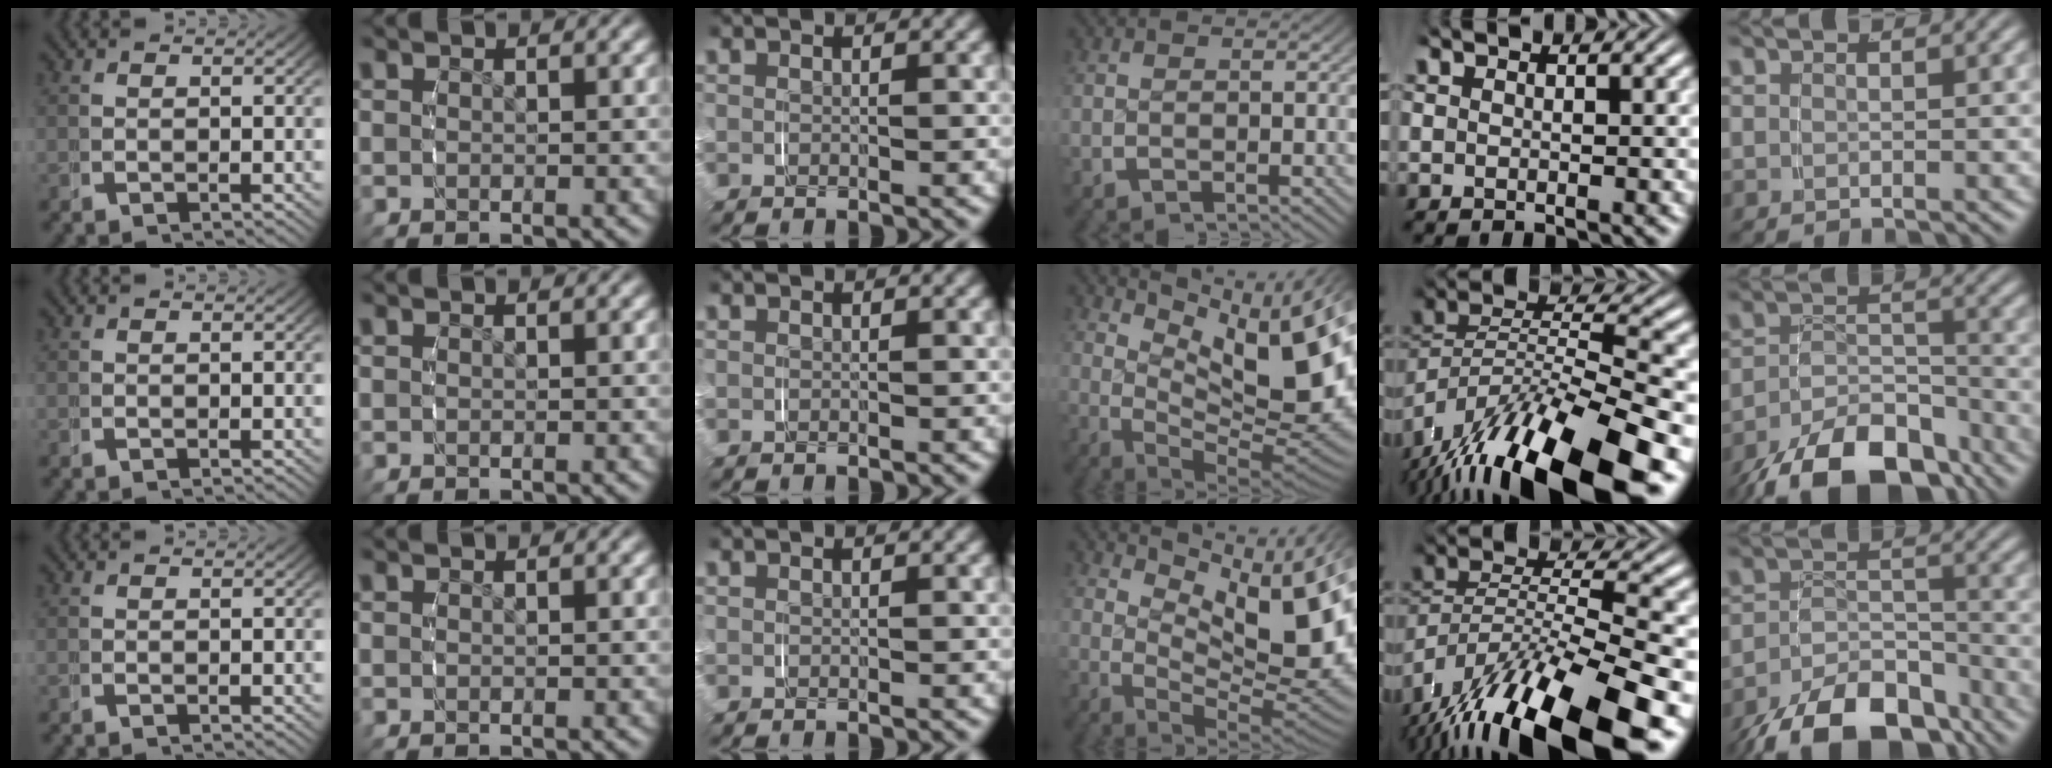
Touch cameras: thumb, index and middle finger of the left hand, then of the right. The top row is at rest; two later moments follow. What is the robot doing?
{"motion": "grasp_and_lifting", "object": "plastic wrap"}